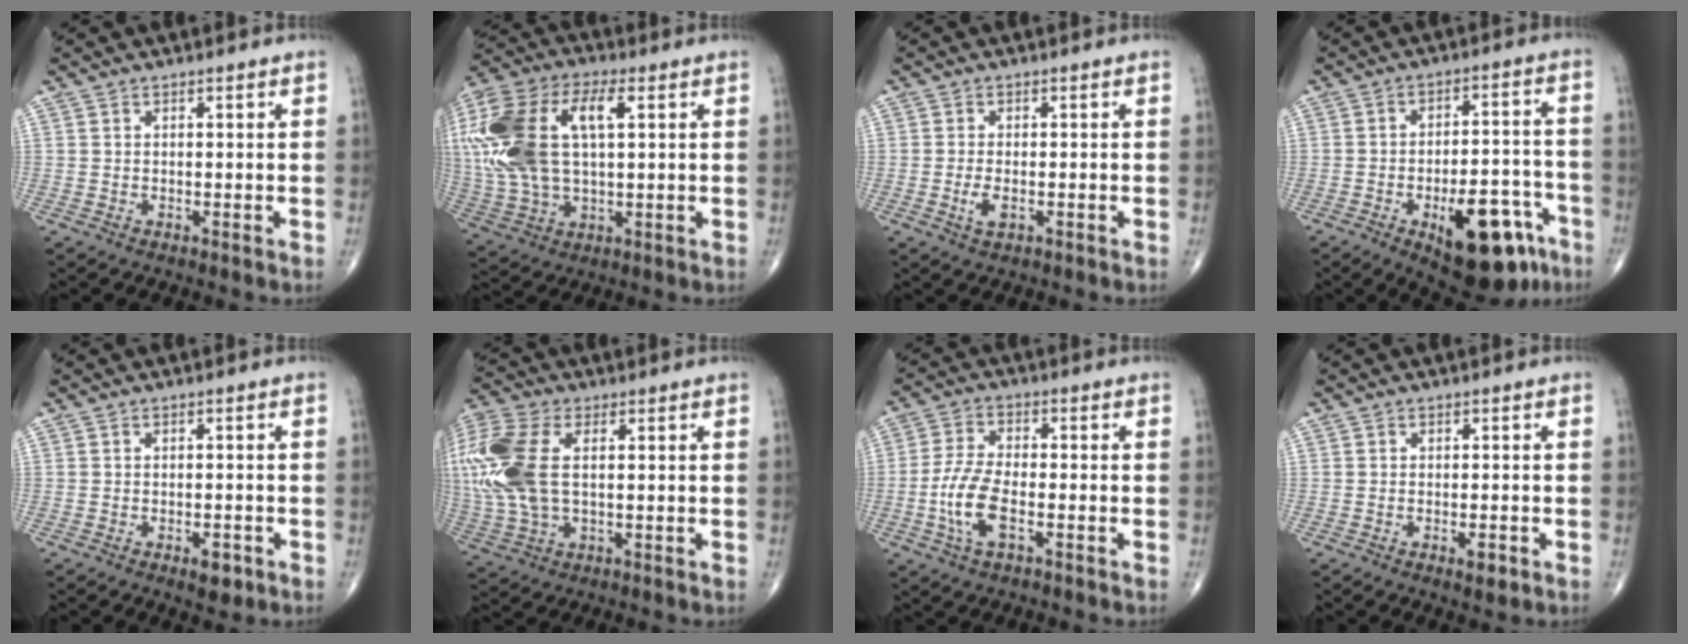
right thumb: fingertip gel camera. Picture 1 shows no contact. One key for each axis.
{"total": 24.3, "fx": 5.1, "fy": 12.4, "fz": 20.2, "tx": -0.476, "ty": 0.021, "tz": 0.094}
{"total": 2.8, "fx": -0.8, "fy": 1.3, "fz": 2.4, "tx": -0.050, "ty": -0.002, "tz": -0.015}
{"total": 18.1, "fx": -8.9, "fy": 7.9, "fz": 13.7, "tx": -0.146, "ty": 0.054, "tz": -0.111}
{"total": 3.0, "fx": -1.6, "fy": 1.5, "fz": 2.2, "tx": -0.022, "ty": 0.006, "tz": -0.017}
{"total": 18.2, "fx": 2.6, "fy": 10.2, "fz": 14.8, "tx": -0.386, "ty": 0.007, "tz": 0.048}
{"total": 8.4, "fx": -2.7, "fy": 3.6, "fz": 7.1, "tx": -0.160, "ty": 0.015, "tz": -0.052}
{"total": 2.3, "fx": -1.1, "fy": 0.9, "fz": 1.9, "tx": -0.028, "ty": 0.002, "tz": -0.016}